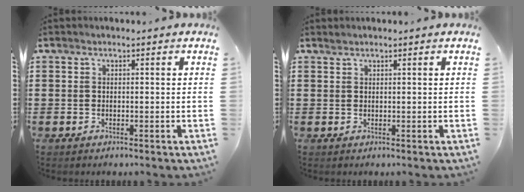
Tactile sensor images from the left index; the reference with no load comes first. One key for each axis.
{"total": 0.5, "fx": 0.5, "fy": 0.1, "fz": 0.2, "tx": -0.005, "ty": -0.001, "tz": 0.011}